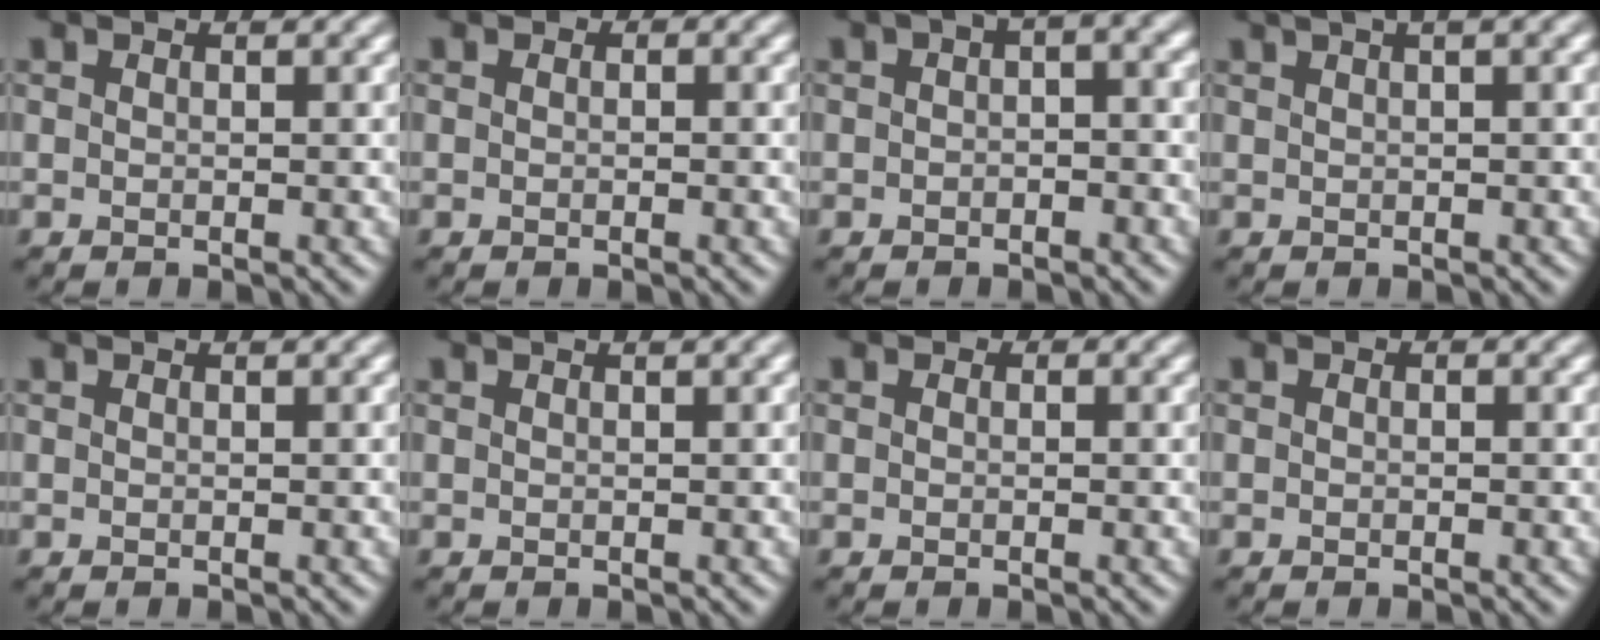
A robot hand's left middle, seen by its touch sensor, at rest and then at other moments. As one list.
[{"total": 1.2, "force": [0.6, 0.7, 0.7], "torque": [-0.003, 0.007, 0.000]}, {"total": 5.1, "force": [1.8, 2.0, 4.3], "torque": [-0.047, 0.023, 0.016]}, {"total": 6.4, "force": [4.0, 2.5, 4.3], "torque": [-0.039, 0.048, 0.038]}, {"total": 0.0}, {"total": 1.4, "force": [0.9, 0.6, 1.0], "torque": [0.001, 0.008, -0.004]}, {"total": 0.7, "force": [0.5, 0.5, 0.3], "torque": [-0.001, 0.005, -0.003]}, {"total": 0.0}]